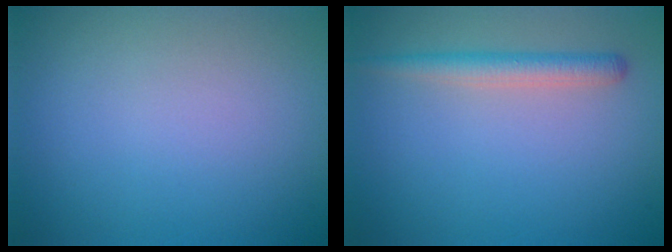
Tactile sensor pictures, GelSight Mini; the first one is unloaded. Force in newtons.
{"total": 2.3, "press": 2.3, "slide": 0.2}